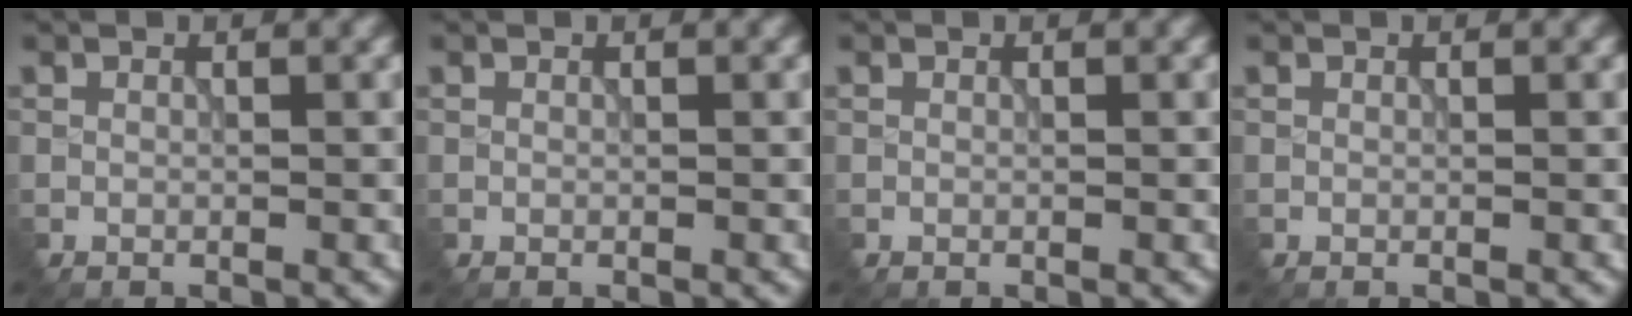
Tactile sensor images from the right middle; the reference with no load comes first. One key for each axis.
{"total": 0.0}
{"total": 0.0}
{"total": 0.0}